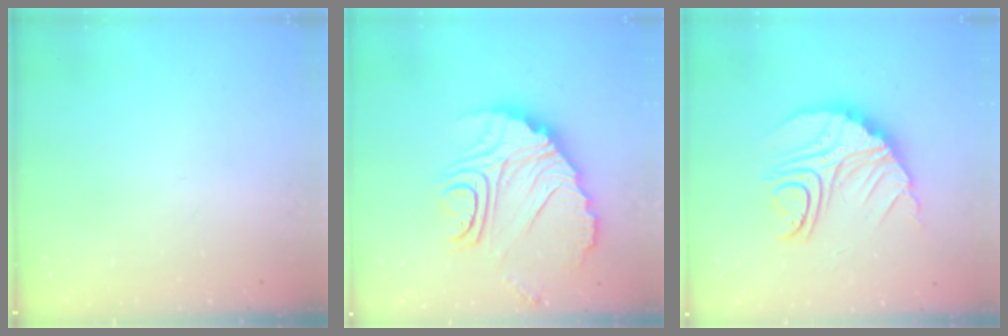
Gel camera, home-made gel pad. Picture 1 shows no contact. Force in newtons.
{"total": 18.9, "press": 18.8, "slide": 1.9}
{"total": 16.3, "press": 16.2, "slide": 1.3}